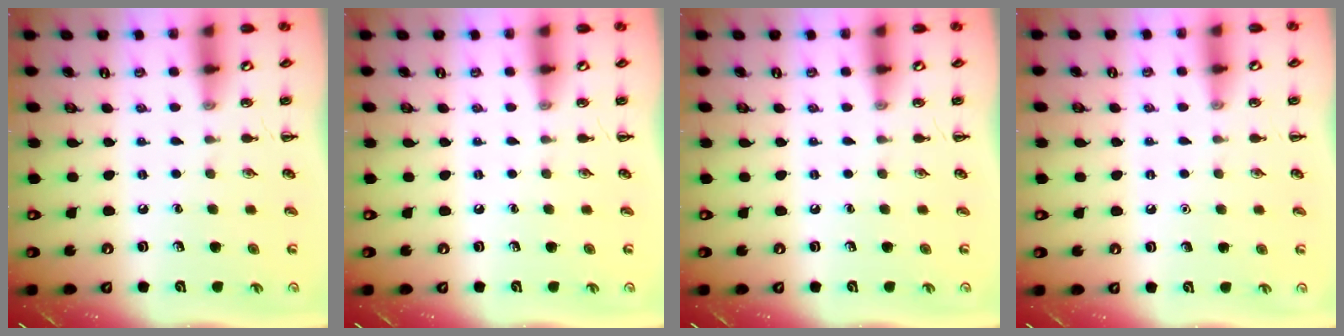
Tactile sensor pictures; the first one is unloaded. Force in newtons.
{"total": 0.0}
{"total": 0.0}
{"total": 1.6, "press": 1.6, "slide": 0.1}